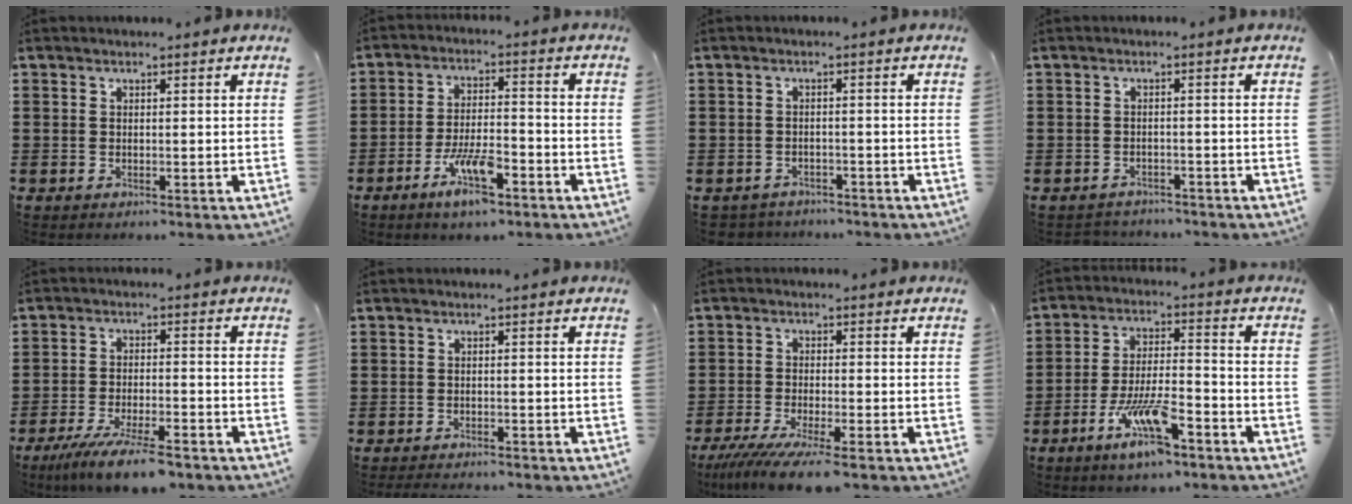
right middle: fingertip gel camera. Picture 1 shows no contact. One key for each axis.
{"total": 7.7, "fx": -4.5, "fy": 2.4, "fz": 5.8, "tx": -0.120, "ty": -0.001, "tz": -0.083}
{"total": 2.0, "fx": -1.9, "fy": 0.4, "fz": -0.3, "tx": -0.003, "ty": 0.000, "tz": -0.044}
{"total": 1.7, "fx": -1.6, "fy": 0.3, "fz": -0.2, "tx": -0.003, "ty": 0.000, "tz": -0.037}
{"total": 7.1, "fx": -5.6, "fy": 0.6, "fz": 4.3, "tx": -0.084, "ty": -0.011, "tz": -0.102}
{"total": 1.4, "fx": -1.4, "fy": 0.0, "fz": 0.1, "tx": -0.005, "ty": 0.001, "tz": -0.028}
{"total": 5.6, "fx": -4.5, "fy": -0.3, "fz": 3.2, "tx": -0.079, "ty": -0.028, "tz": -0.089}
{"total": 9.5, "fx": -5.6, "fy": 2.6, "fz": 7.2, "tx": -0.152, "ty": -0.001, "tz": -0.105}